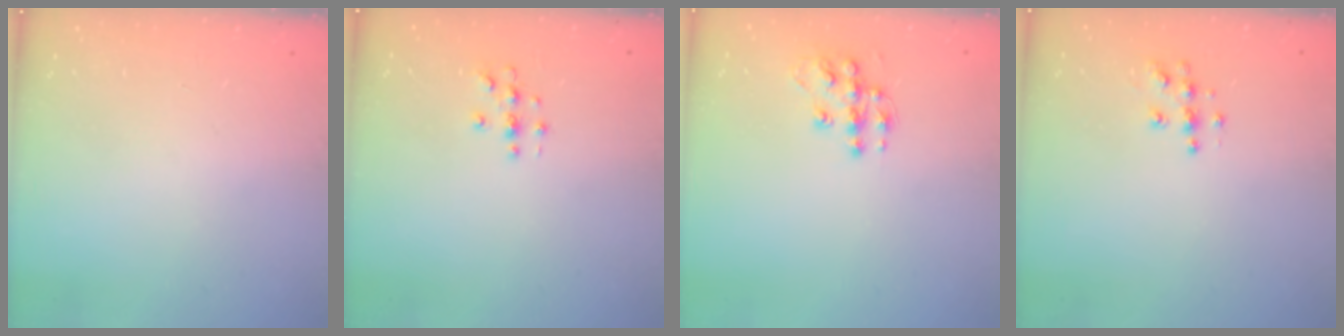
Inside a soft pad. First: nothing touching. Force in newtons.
{"total": 2.9, "press": 2.9, "slide": 0.3}
{"total": 10.8, "press": 10.8, "slide": 0.6}
{"total": 7.6, "press": 7.6, "slide": 0.4}